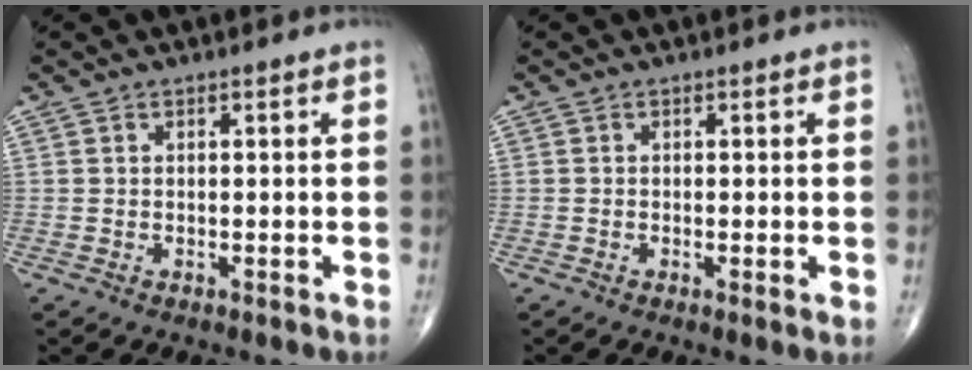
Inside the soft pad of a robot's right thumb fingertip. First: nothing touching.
{"total": 1.1, "force": [-0.1, 0.1, 1.1], "torque": [-0.021, -0.006, -0.005]}